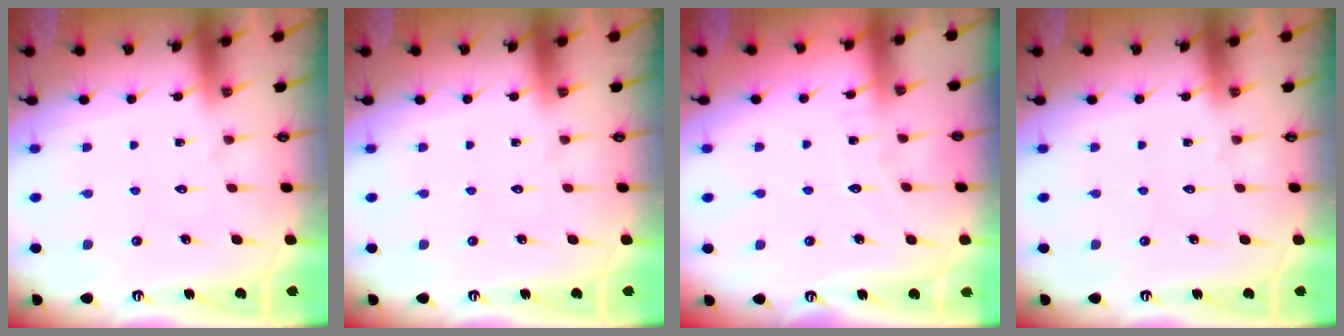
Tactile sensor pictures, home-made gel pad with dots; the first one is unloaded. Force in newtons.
{"total": 0.0}
{"total": 3.8, "press": 3.8, "slide": 0.4}
{"total": 0.0}